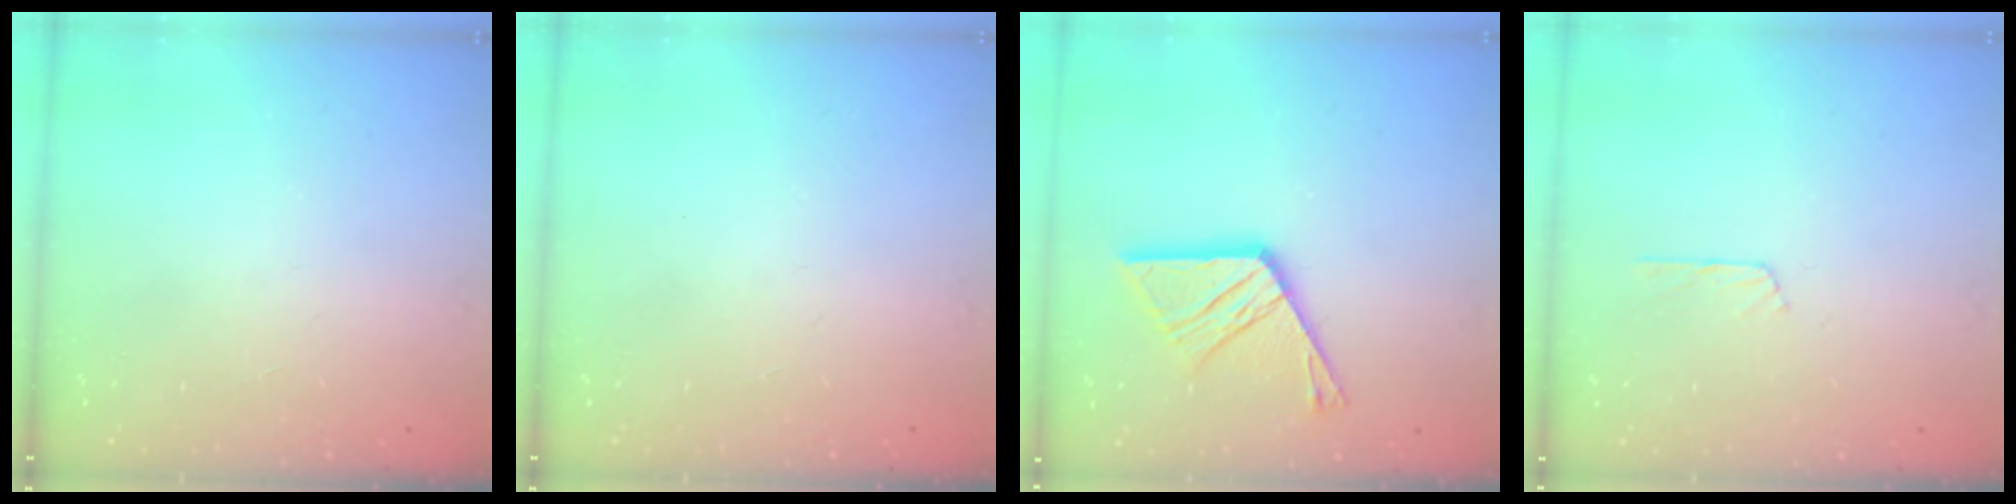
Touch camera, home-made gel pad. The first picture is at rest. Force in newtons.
{"total": 0.0}
{"total": 13.9, "press": 13.8, "slide": 1.3}
{"total": 2.7, "press": 2.7, "slide": 0.3}